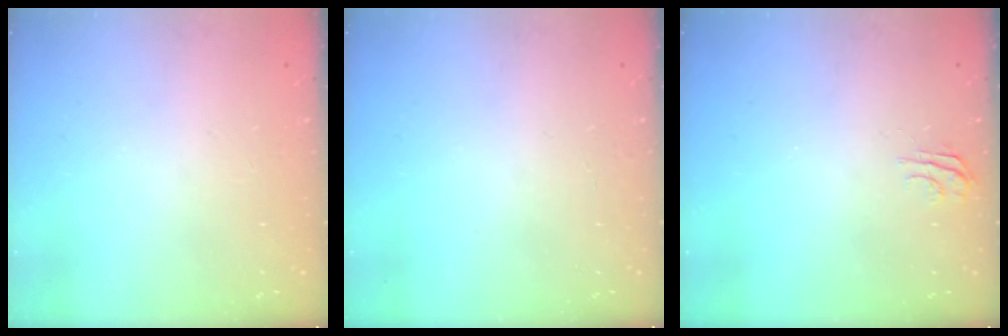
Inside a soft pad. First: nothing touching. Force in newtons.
{"total": 1.8, "press": 1.8, "slide": 0.1}
{"total": 5.0, "press": 5.0, "slide": 0.5}